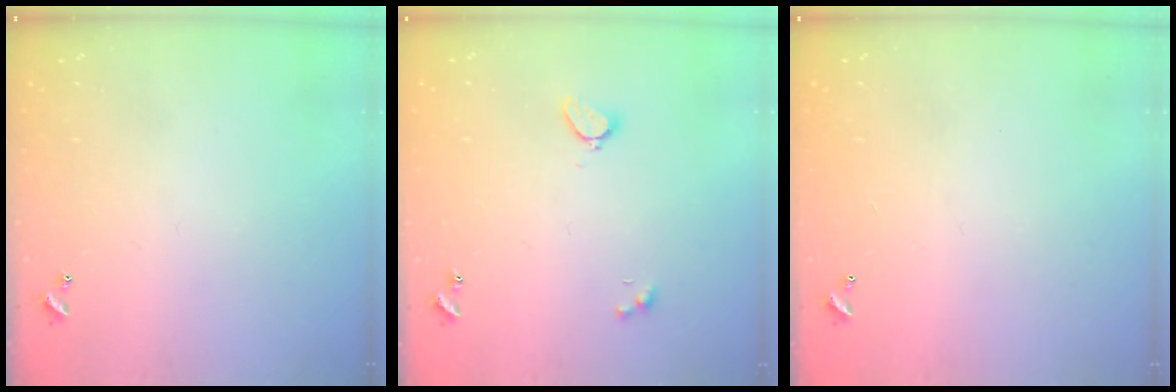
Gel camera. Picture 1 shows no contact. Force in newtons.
{"total": 2.1, "press": 2.0, "slide": 0.5}
{"total": 2.8, "press": 2.8, "slide": 0.1}